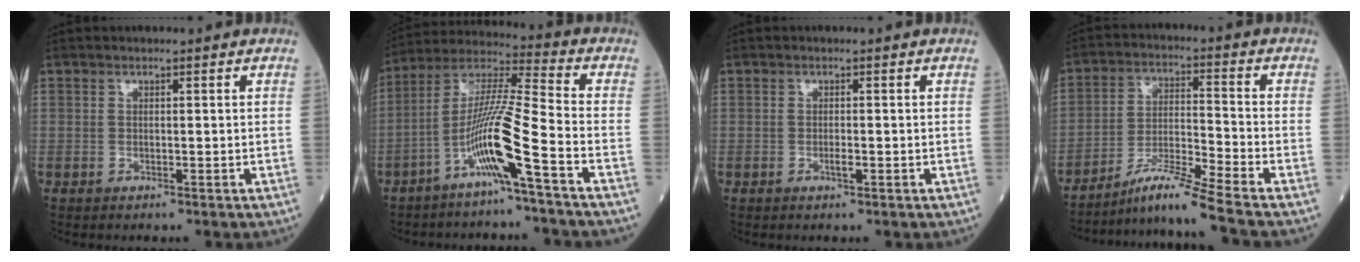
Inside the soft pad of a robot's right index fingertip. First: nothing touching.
{"total": 11.4, "force": [-5.2, -1.2, 10.1], "torque": [-0.201, 0.003, -0.107]}
{"total": 1.0, "force": [-0.4, 0.2, 0.8], "torque": [-0.017, 0.000, -0.008]}
{"total": 9.3, "force": [-7.8, -2.5, 4.2], "torque": [-0.085, -0.017, -0.143]}